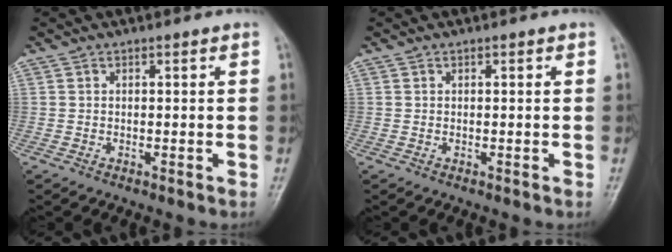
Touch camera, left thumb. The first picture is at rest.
{"total": 0.0}